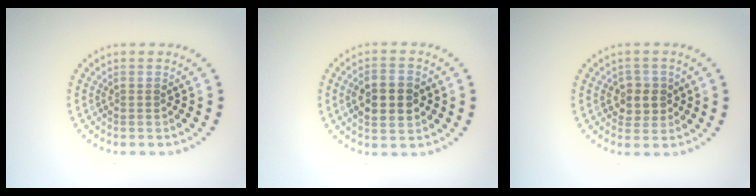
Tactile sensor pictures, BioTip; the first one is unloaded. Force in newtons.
{"total": 4.6, "press": 4.6, "slide": 0.1}
{"total": 2.4, "press": 2.3, "slide": 0.8}